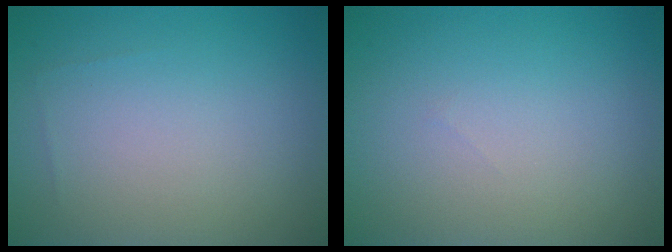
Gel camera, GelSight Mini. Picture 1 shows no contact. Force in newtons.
{"total": 0.0}